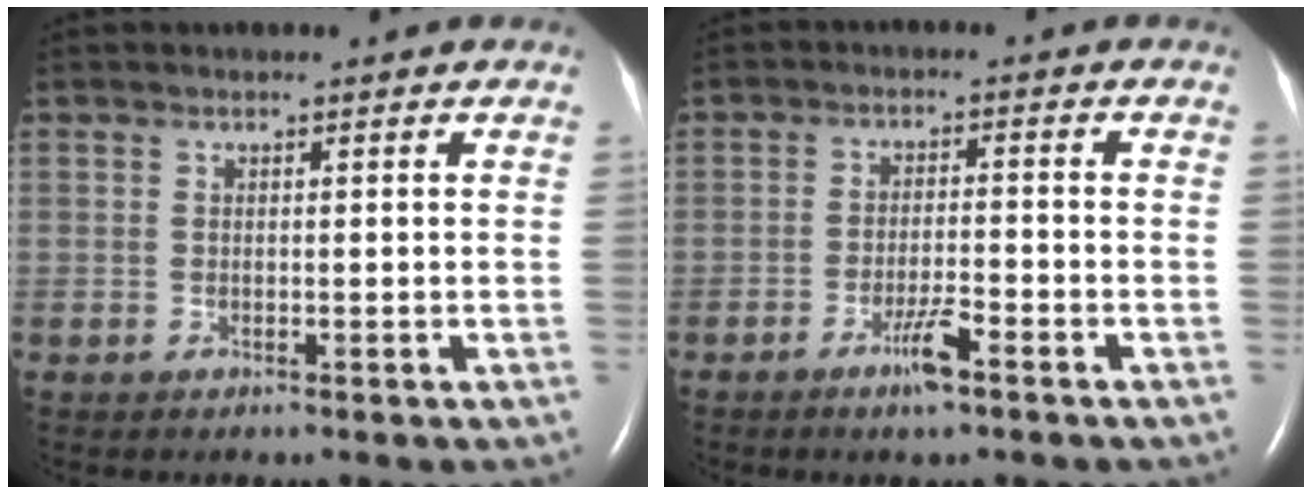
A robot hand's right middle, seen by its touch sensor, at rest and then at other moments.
{"total": 4.4, "force": [-2.8, 0.5, 3.3], "torque": [-0.066, -0.003, -0.050]}